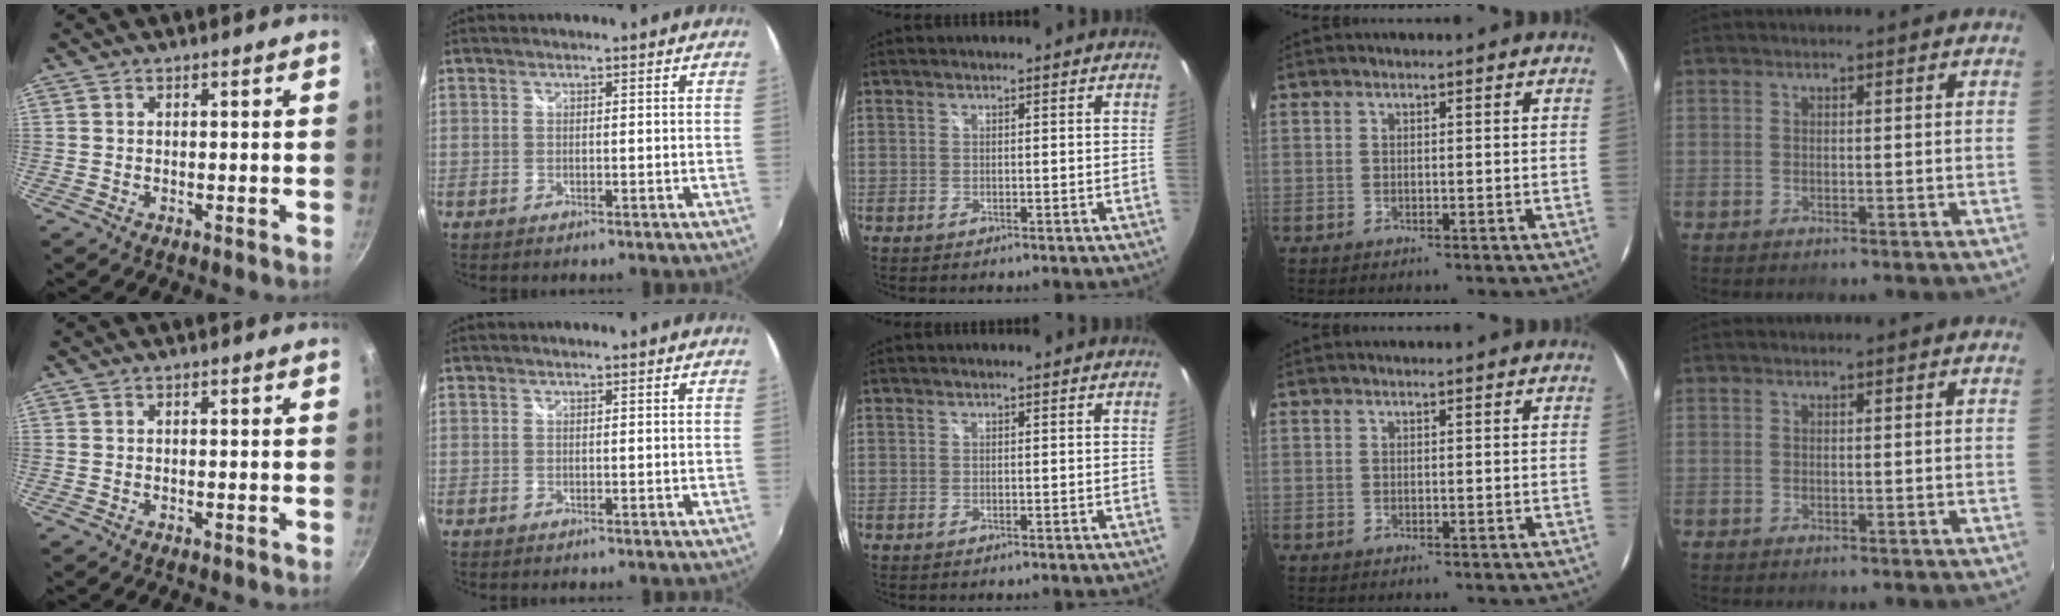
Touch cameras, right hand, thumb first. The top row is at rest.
{}